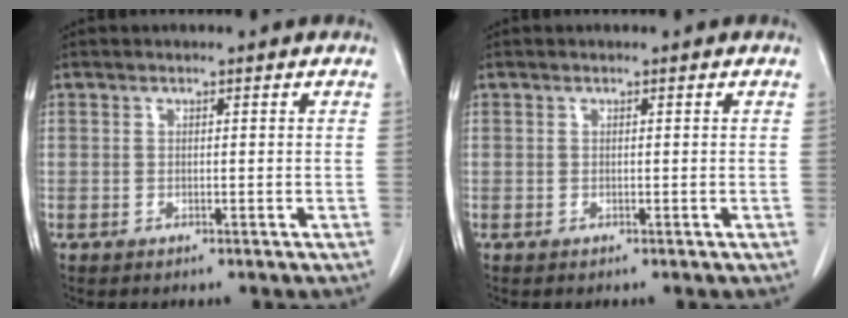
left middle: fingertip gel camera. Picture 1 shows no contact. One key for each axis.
{"total": 0.0}